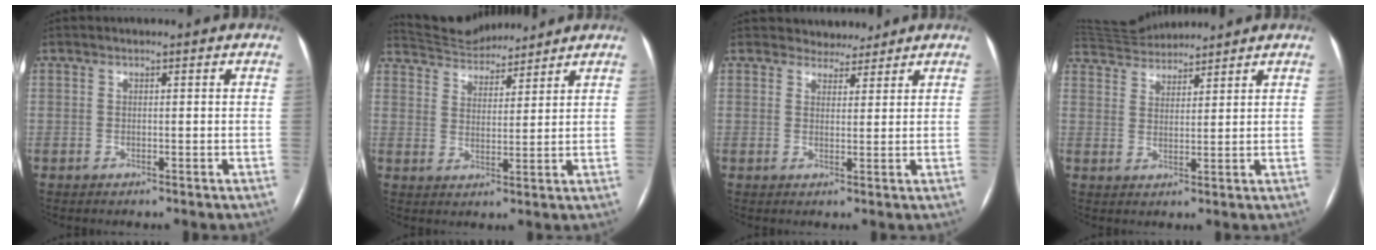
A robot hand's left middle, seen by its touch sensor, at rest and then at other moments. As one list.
[{"total": 9.3, "force": [9.1, 1.6, 1.4], "torque": [-0.033, 0.019, 0.157]}, {"total": 3.4, "force": [3.1, 1.4, -0.2], "torque": [0.005, 0.002, 0.045]}, {"total": 7.9, "force": [7.8, 1.0, 1.2], "torque": [-0.030, 0.027, 0.137]}]